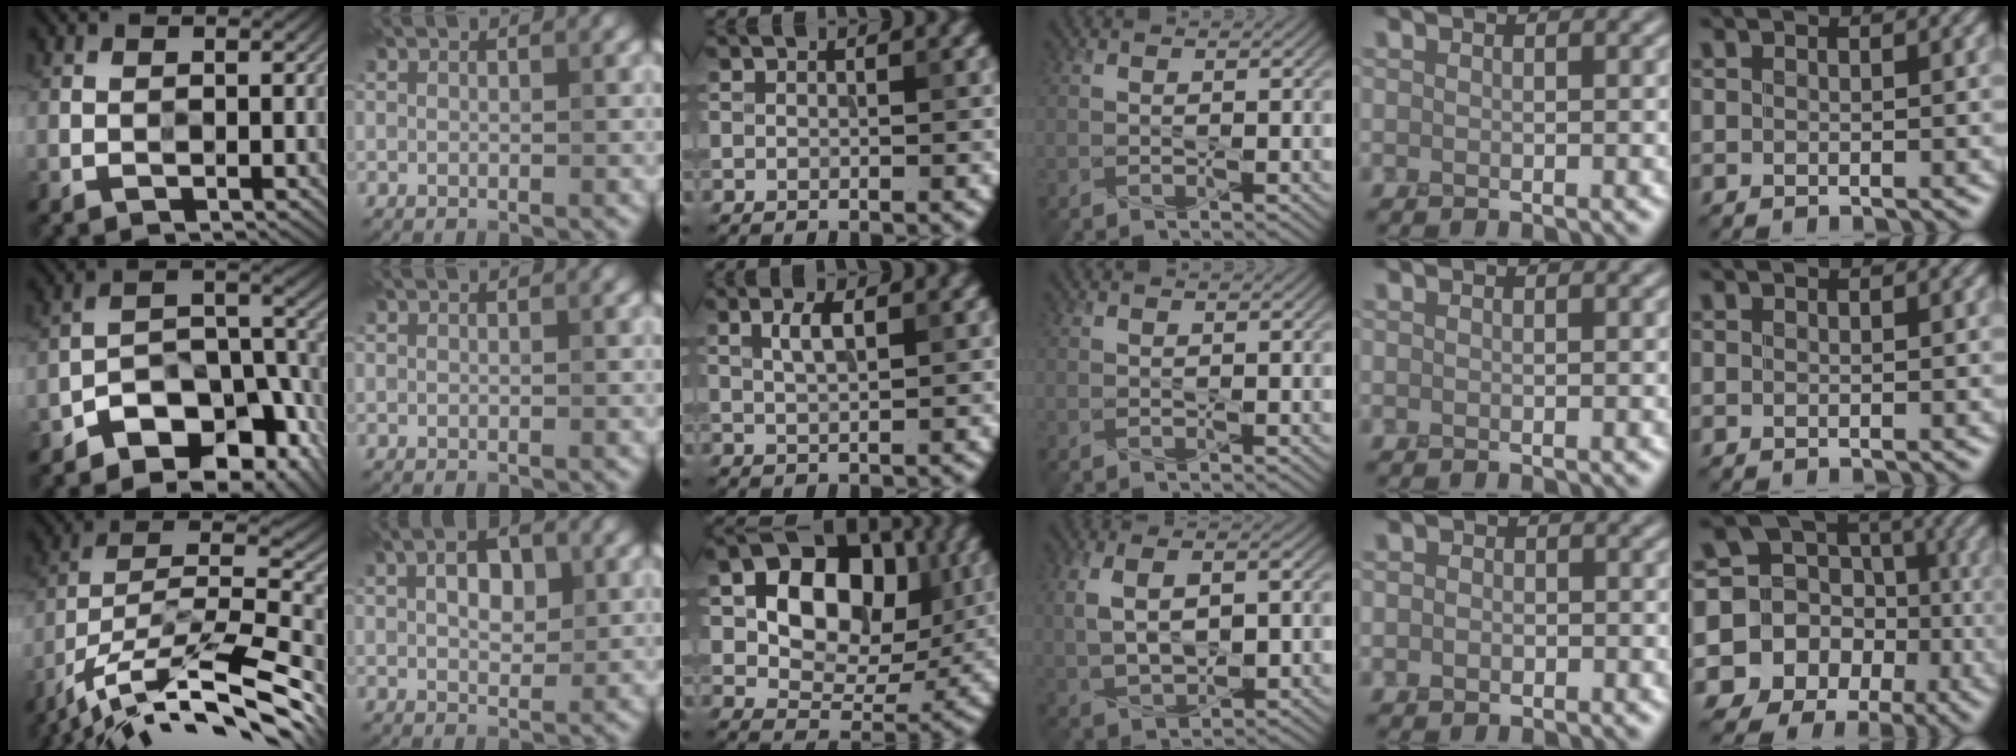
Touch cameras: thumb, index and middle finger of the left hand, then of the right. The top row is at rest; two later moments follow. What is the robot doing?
{"motion": "wipe", "object": "whiteboard"}